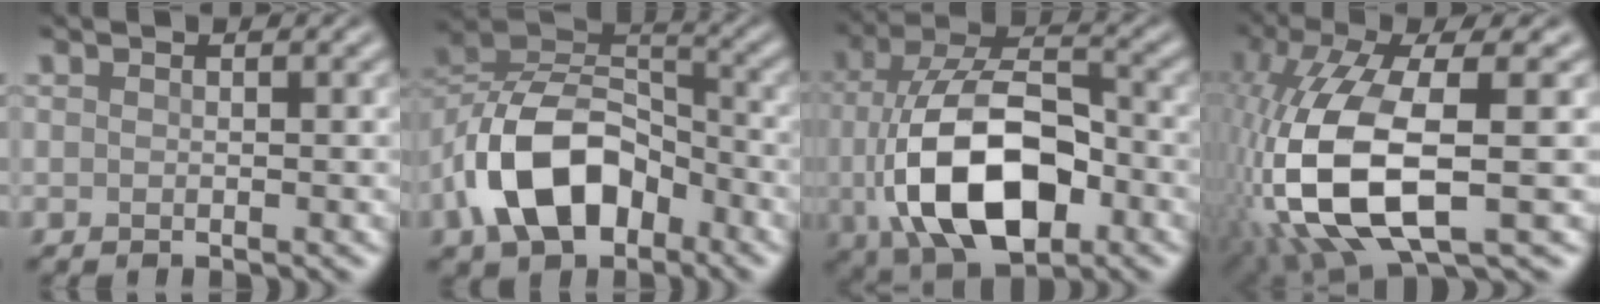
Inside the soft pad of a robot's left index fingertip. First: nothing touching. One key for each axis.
{"total": 10.0, "fx": -4.6, "fy": 6.0, "fz": 6.6, "tx": -0.125, "ty": 0.020, "tz": -0.099}
{"total": 12.3, "fx": -2.7, "fy": 7.0, "fz": 9.8, "tx": -0.194, "ty": -0.014, "tz": -0.048}
{"total": 11.9, "fx": -2.3, "fy": 4.6, "fz": 10.7, "tx": -0.246, "ty": -0.008, "tz": -0.047}